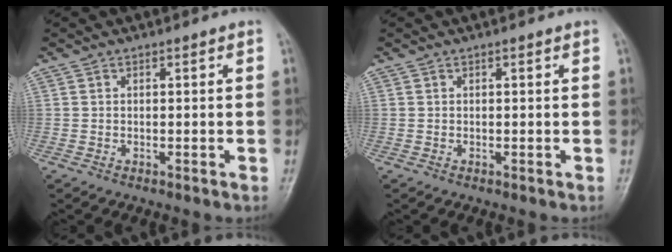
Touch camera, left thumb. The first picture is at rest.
{"total": 0.0}